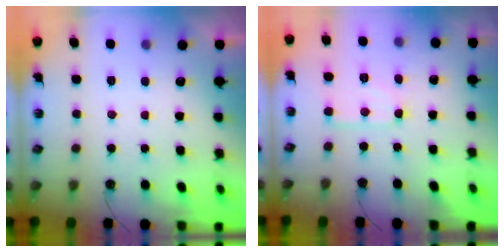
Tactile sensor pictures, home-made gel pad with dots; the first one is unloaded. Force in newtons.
{"total": 9.1, "press": 9.0, "slide": 1.0}